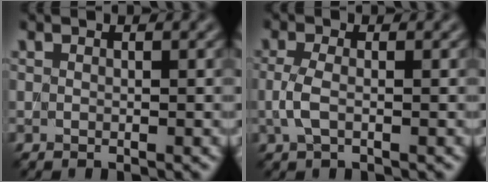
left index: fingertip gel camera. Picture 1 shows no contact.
{"total": 1.7, "force": [-0.3, 0.6, 1.5], "torque": [-0.041, 0.001, -0.008]}